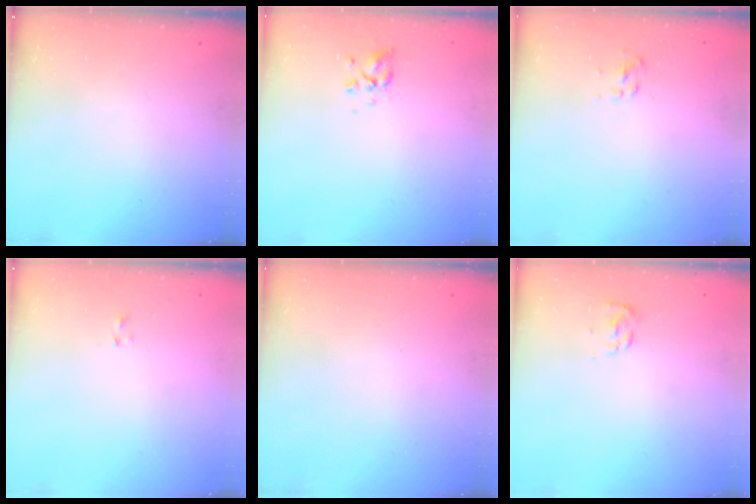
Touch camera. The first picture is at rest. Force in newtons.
{"total": 3.8, "press": 3.5, "slide": 1.4}
{"total": 2.6, "press": 2.4, "slide": 0.8}
{"total": 0.7, "press": 0.5, "slide": 0.4}
{"total": 1.9, "press": 1.9, "slide": 0.2}
{"total": 2.6, "press": 2.5, "slide": 0.8}